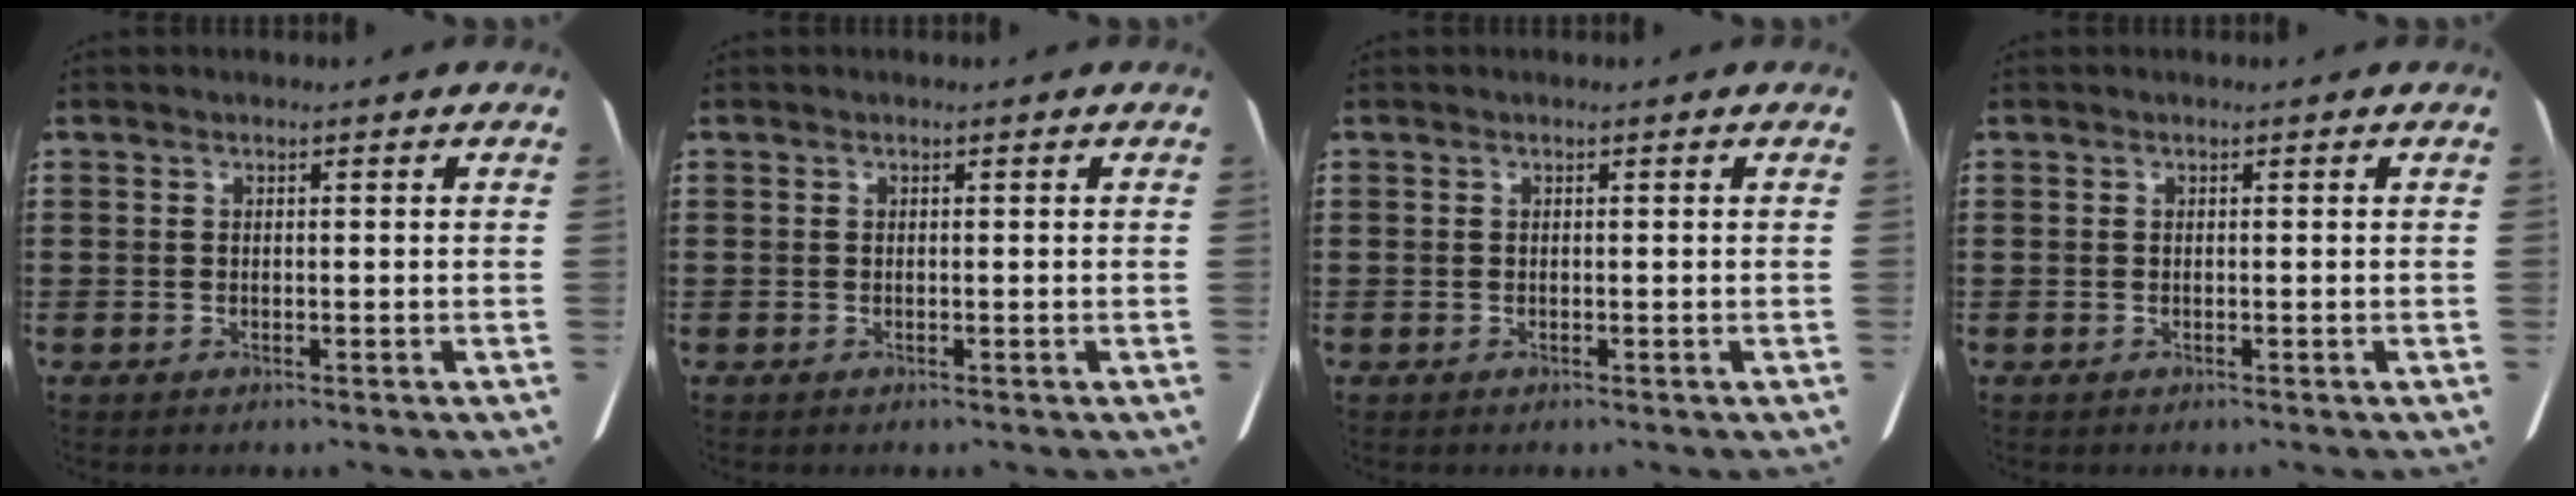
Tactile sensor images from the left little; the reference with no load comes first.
{"total": 0.0}
{"total": 0.0}
{"total": 0.0}